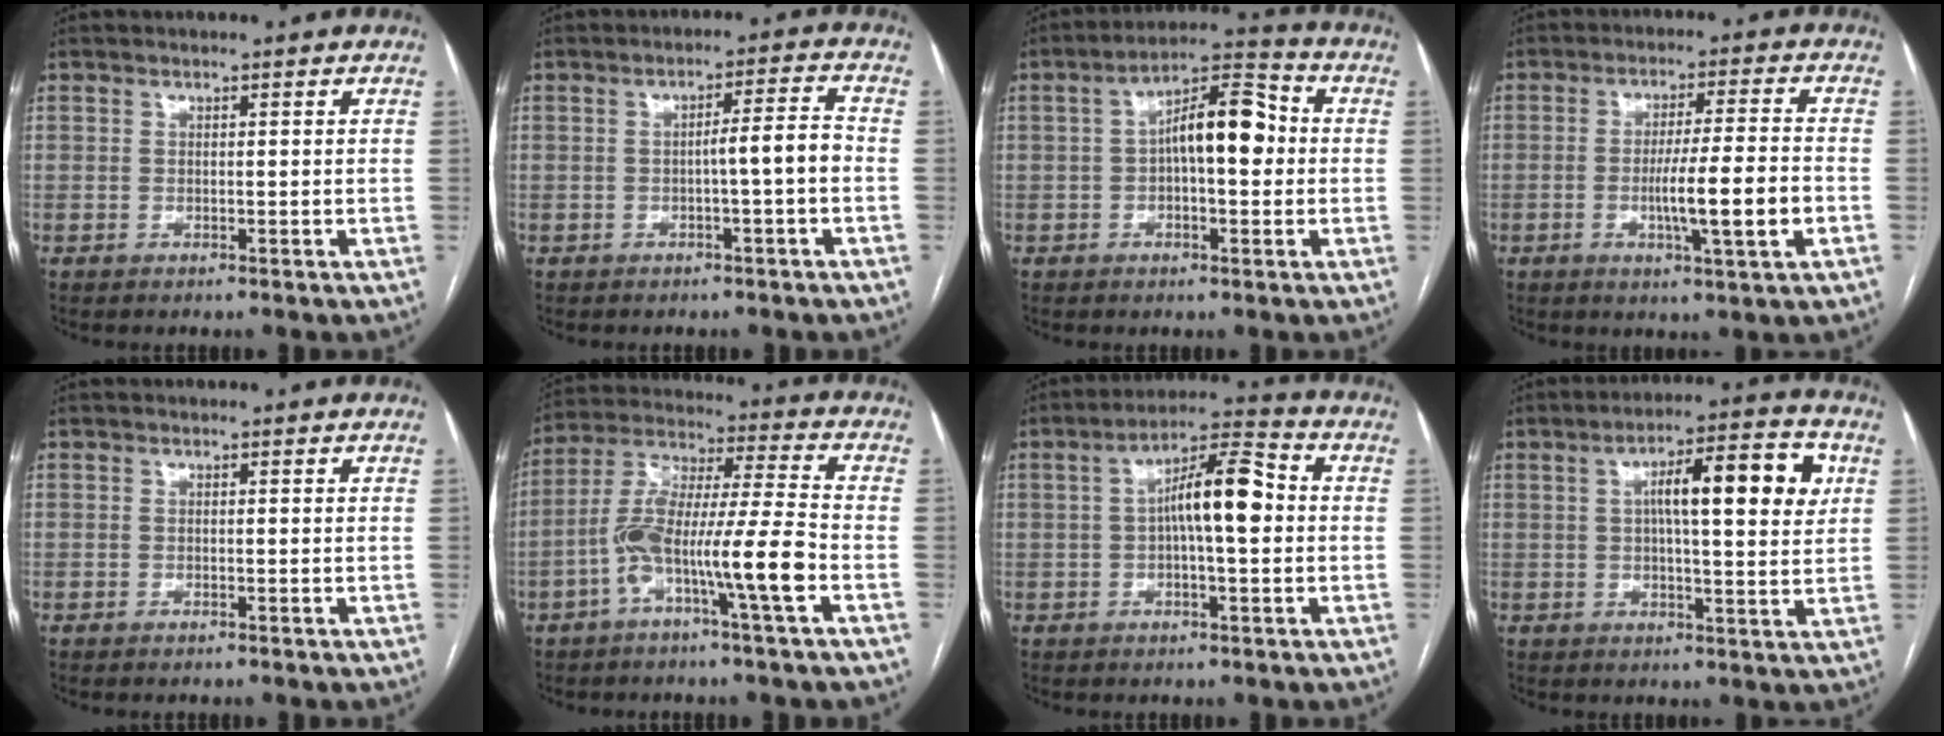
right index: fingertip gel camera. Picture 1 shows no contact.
{"total": 4.7, "force": [-1.0, -0.1, 4.6], "torque": [-0.068, 0.014, -0.015]}
{"total": 10.4, "force": [0.5, 3.4, 9.8], "torque": [-0.168, 0.034, 0.001]}
{"total": 9.3, "force": [-2.4, 0.1, 9.0], "torque": [-0.151, -0.005, -0.040]}
{"total": 0.0}
{"total": 13.4, "force": [-5.0, 0.3, 12.4], "torque": [-0.241, 0.015, -0.095]}
{"total": 10.0, "force": [0.4, 2.2, 9.8], "torque": [-0.174, 0.027, 0.001]}
{"total": 12.6, "force": [3.3, 2.4, 12.0], "torque": [-0.182, 0.024, 0.043]}